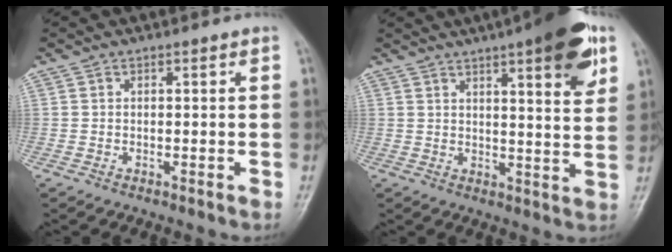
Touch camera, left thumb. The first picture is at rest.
{"total": 13.9, "force": [7.3, 3.2, 11.3], "torque": [-0.133, -0.025, 0.094]}